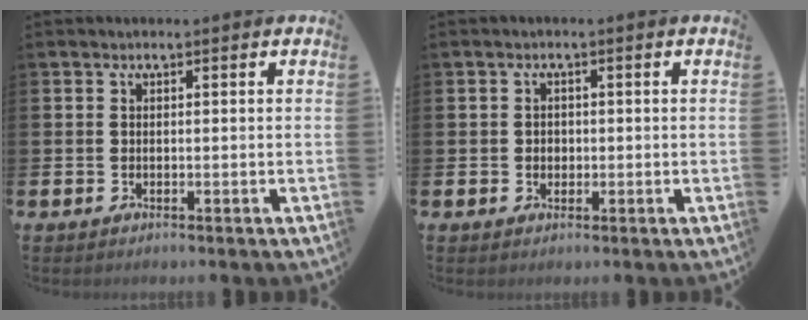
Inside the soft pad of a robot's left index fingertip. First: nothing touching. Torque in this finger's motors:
{"motor_torque": [0.49, -0.20, 0.03, 0.03]}